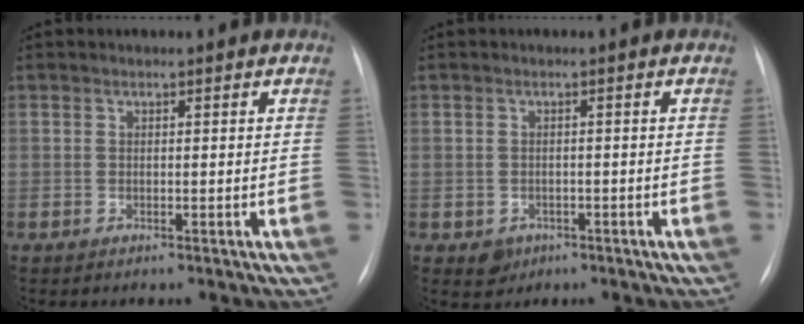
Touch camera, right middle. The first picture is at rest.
{"total": 2.3, "force": [-1.1, 1.9, 0.6], "torque": [-0.006, 0.004, -0.010]}